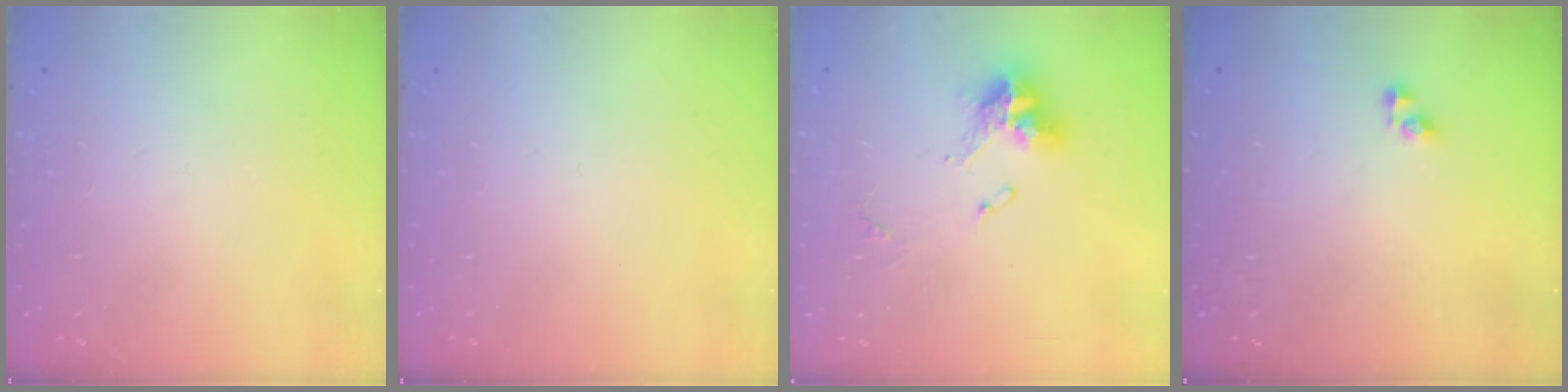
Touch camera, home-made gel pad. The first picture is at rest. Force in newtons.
{"total": 0.0}
{"total": 11.5, "press": 11.4, "slide": 1.4}
{"total": 3.7, "press": 3.7, "slide": 0.2}